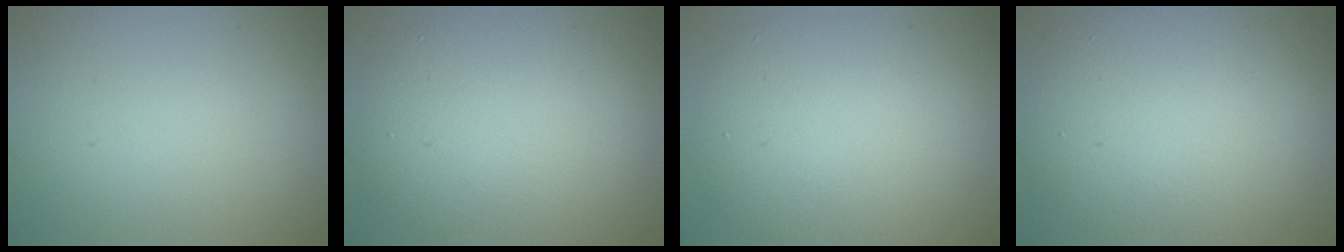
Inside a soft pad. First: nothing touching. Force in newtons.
{"total": 8.1, "press": 8.0, "slide": 0.5}
{"total": 7.3, "press": 7.3, "slide": 0.3}
{"total": 10.4, "press": 10.4, "slide": 0.5}